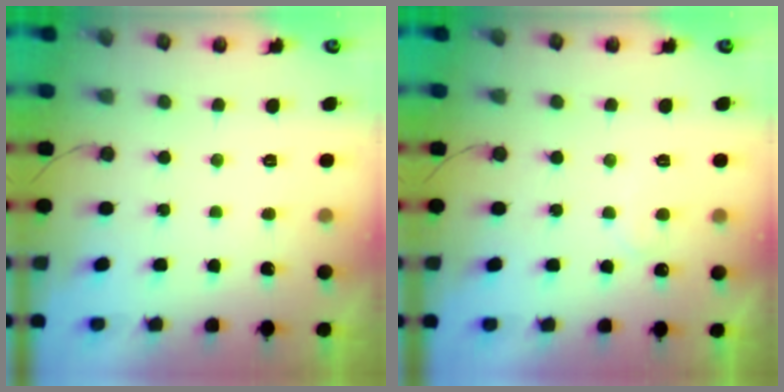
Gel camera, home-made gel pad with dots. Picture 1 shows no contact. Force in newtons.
{"total": 5.4, "press": 5.4, "slide": 0.3}